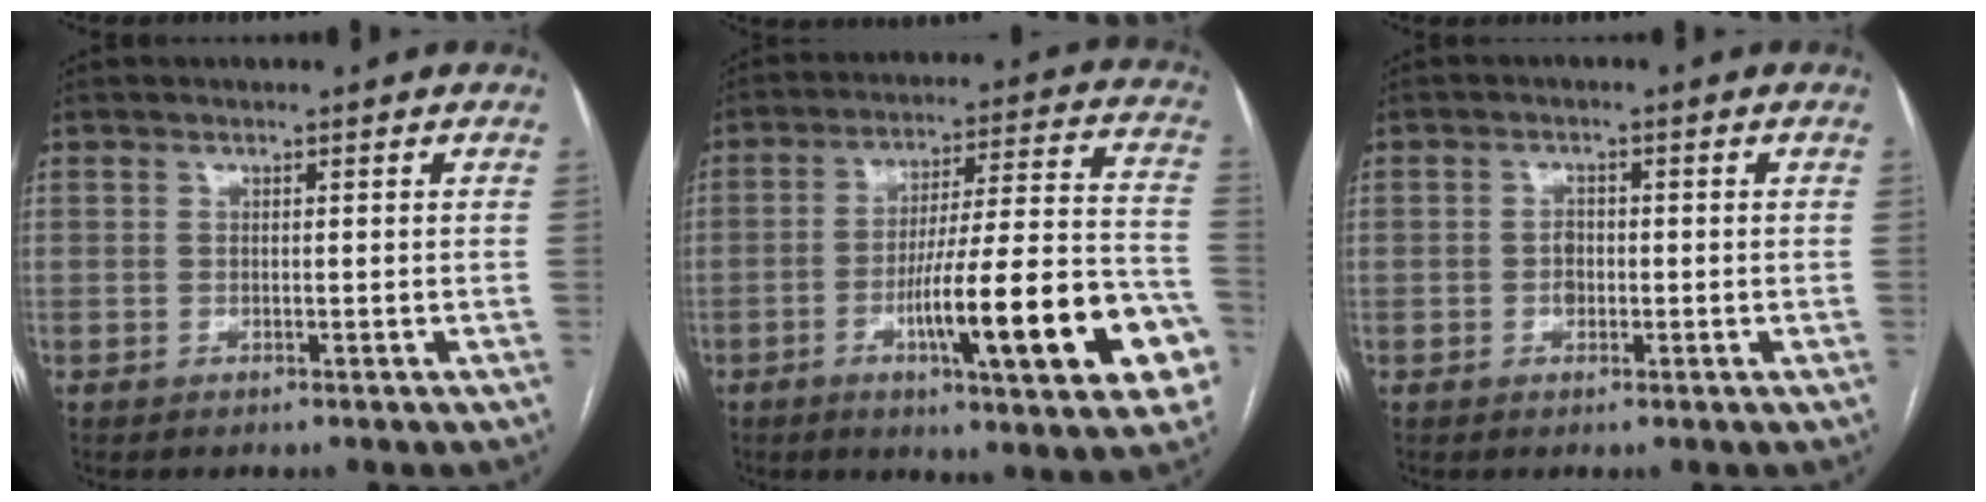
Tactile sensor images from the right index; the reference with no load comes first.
{"total": 21.2, "force": [-7.7, 2.2, 19.6], "torque": [-0.243, 0.010, -0.106]}
{"total": 1.8, "force": [-0.4, 1.3, 1.1], "torque": [-0.015, 0.007, -0.004]}